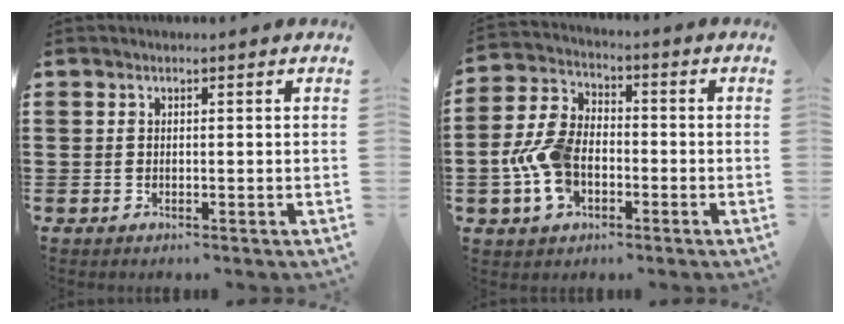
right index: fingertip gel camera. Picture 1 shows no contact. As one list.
[{"total": 9.1, "force": [-2.3, 6.0, 6.4], "torque": [-0.167, 0.004, -0.051]}]